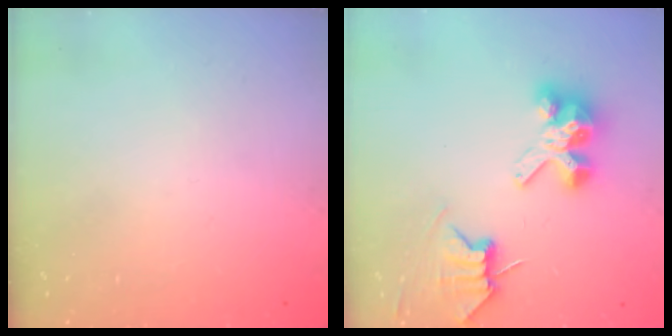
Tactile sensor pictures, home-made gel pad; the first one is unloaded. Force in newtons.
{"total": 7.1, "press": 7.1, "slide": 0.7}